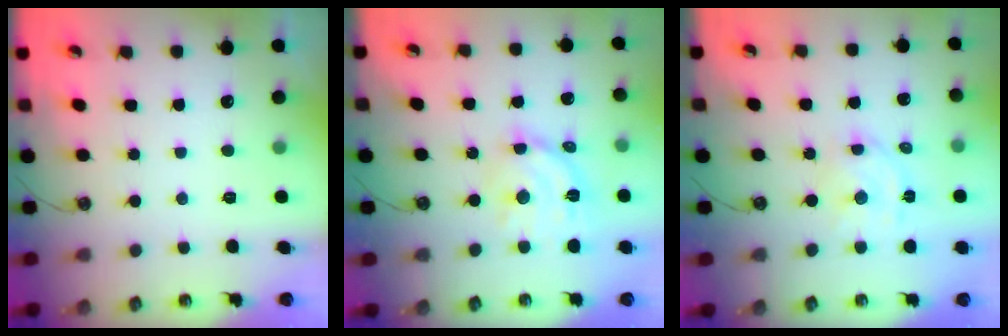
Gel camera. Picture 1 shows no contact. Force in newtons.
{"total": 12.9, "press": 12.8, "slide": 0.9}
{"total": 8.2, "press": 8.1, "slide": 1.2}